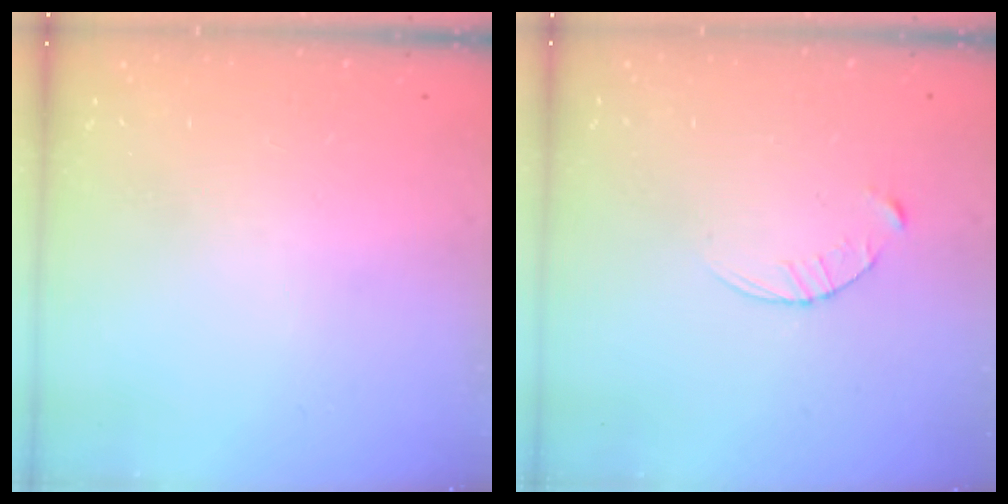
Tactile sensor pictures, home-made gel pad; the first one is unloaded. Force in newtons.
{"total": 4.0, "press": 4.0, "slide": 0.5}